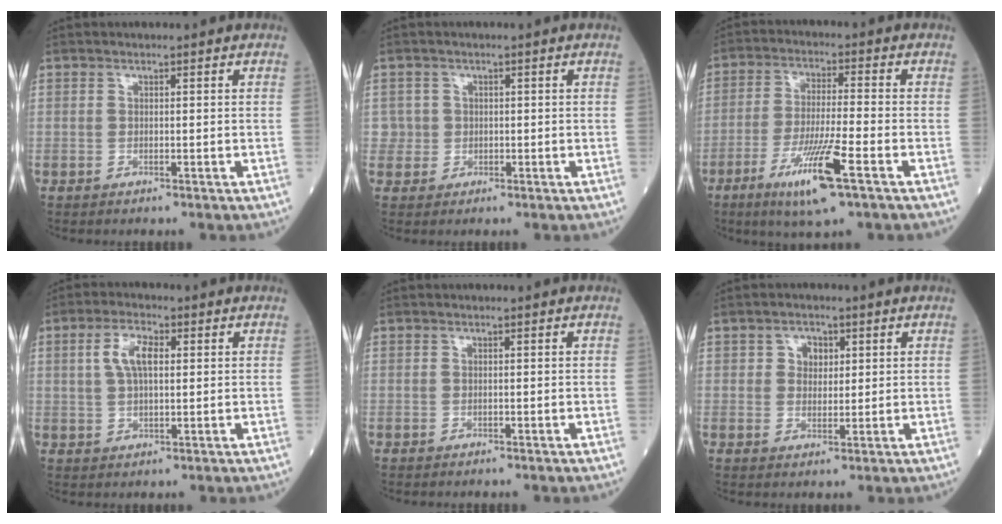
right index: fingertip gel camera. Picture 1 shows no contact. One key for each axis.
{"total": 1.9, "fx": 0.1, "fy": 1.9, "fz": -0.4, "tx": 0.021, "ty": 0.008, "tz": -0.002}
{"total": 10.6, "fx": -5.4, "fy": 0.4, "fz": 9.2, "tx": -0.175, "ty": -0.020, "tz": -0.095}
{"total": 5.4, "fx": 1.5, "fy": 2.2, "fz": 4.8, "tx": -0.100, "ty": 0.012, "tz": 0.031}
{"total": 0.0}
{"total": 3.0, "fx": 1.1, "fy": 2.2, "fz": 1.6, "tx": -0.022, "ty": 0.005, "tz": 0.019}